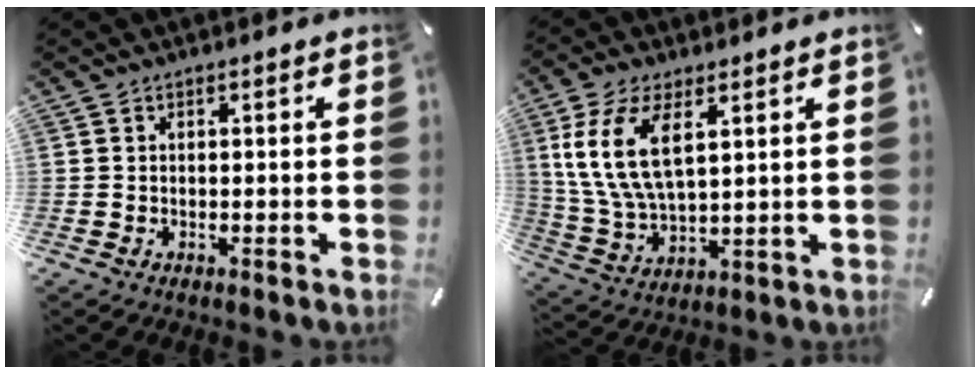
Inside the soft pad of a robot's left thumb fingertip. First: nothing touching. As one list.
[{"total": 12.8, "force": [4.8, 6.6, 9.9], "torque": [-0.228, -0.001, 0.086]}]